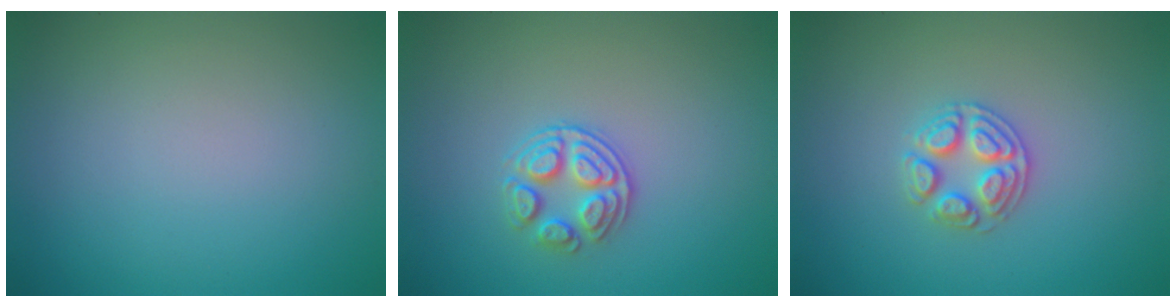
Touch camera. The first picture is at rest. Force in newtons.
{"total": 2.9, "press": 2.6, "slide": 1.3}
{"total": 2.7, "press": 2.6, "slide": 0.7}